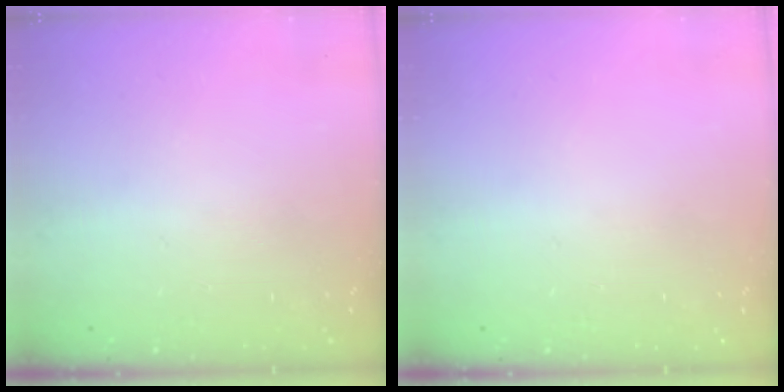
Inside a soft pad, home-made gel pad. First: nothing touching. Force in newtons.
{"total": 0.0}